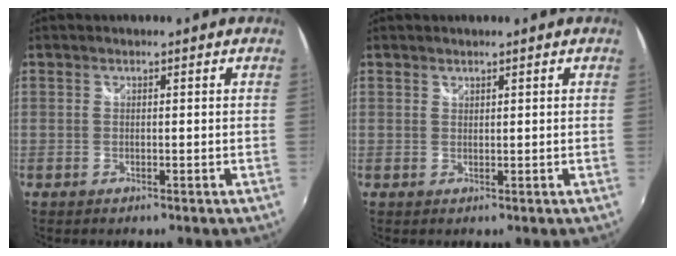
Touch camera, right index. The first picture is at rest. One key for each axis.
{"total": 0.6, "fx": 0.6, "fy": 0.2, "fz": 0.0, "tx": 0.001, "ty": 0.001, "tz": 0.011}